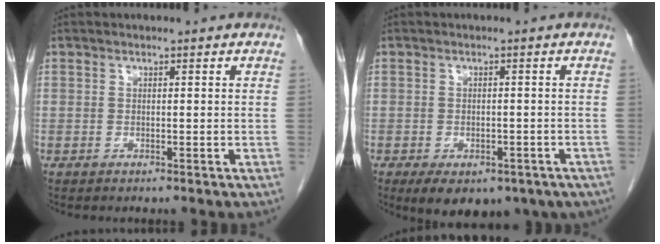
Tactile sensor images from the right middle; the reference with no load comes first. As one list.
[{"total": 11.5, "force": [-7.3, 6.1, 6.4], "torque": [-0.091, -0.004, -0.088]}]